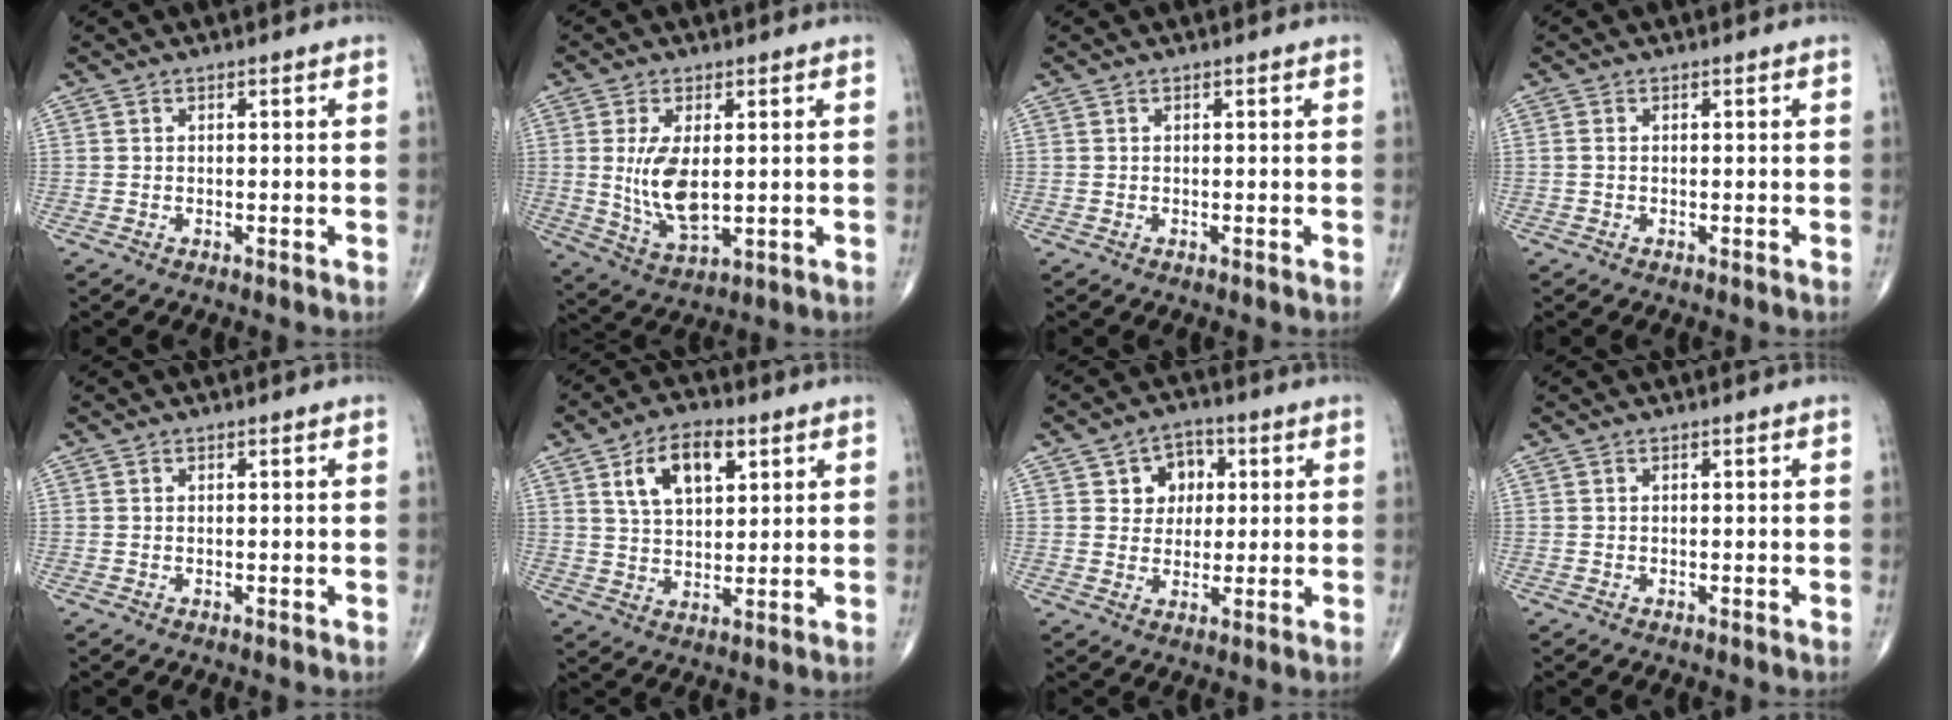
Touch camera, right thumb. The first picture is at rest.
{"total": 9.6, "force": [0.7, 4.5, 8.4], "torque": [-0.163, -0.019, 0.027]}
{"total": 0.0}
{"total": 0.6, "force": [-0.1, 0.4, 0.5], "torque": [-0.010, 0.000, -0.003]}
{"total": 0.0}
{"total": 10.5, "force": [4.4, 5.8, 7.6], "torque": [-0.112, -0.009, 0.078]}
{"total": 6.9, "force": [1.9, 5.7, 3.3], "torque": [-0.009, -0.001, 0.025]}
{"total": 0.0}